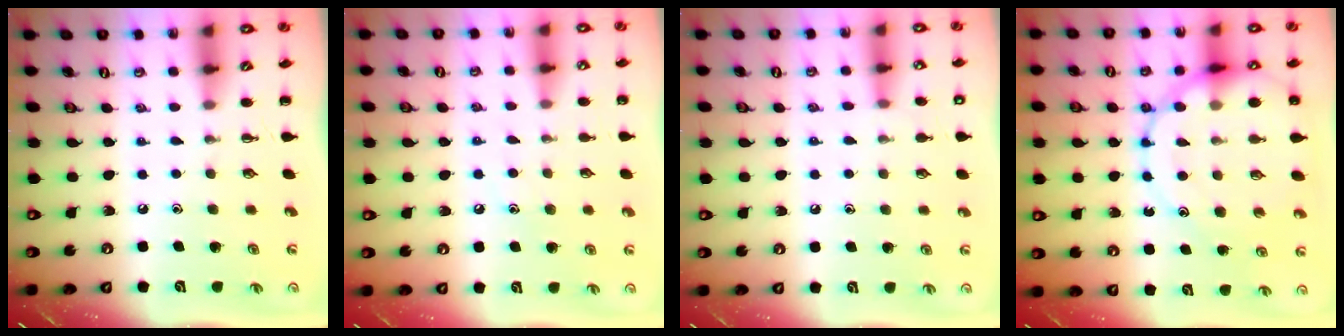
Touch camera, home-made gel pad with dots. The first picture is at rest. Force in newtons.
{"total": 7.7, "press": 7.4, "slide": 1.8}
{"total": 7.5, "press": 7.1, "slide": 2.4}
{"total": 19.1, "press": 18.8, "slide": 3.2}